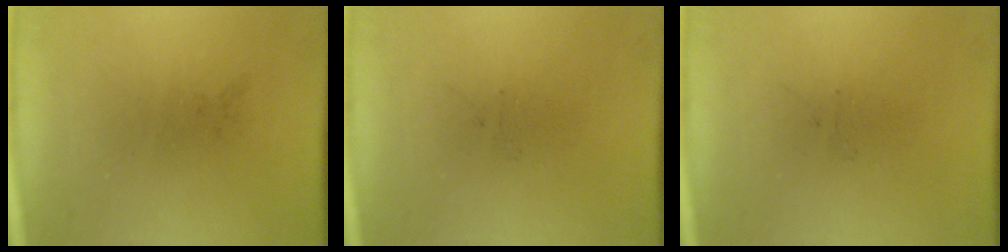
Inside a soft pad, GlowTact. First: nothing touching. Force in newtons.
{"total": 0.0}
{"total": 0.0}